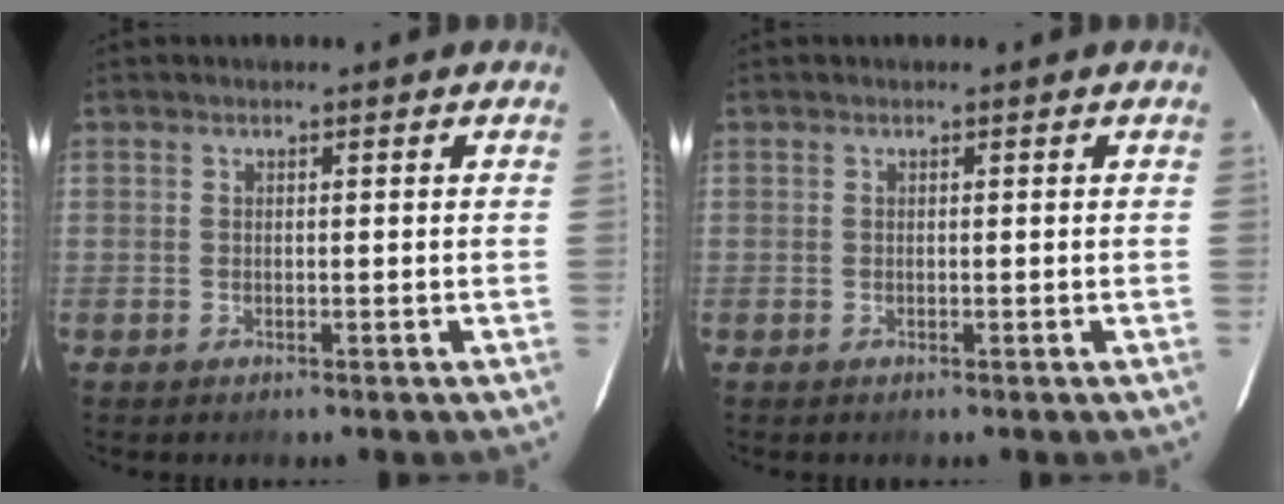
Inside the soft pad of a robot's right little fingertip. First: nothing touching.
{"total": 0.0}